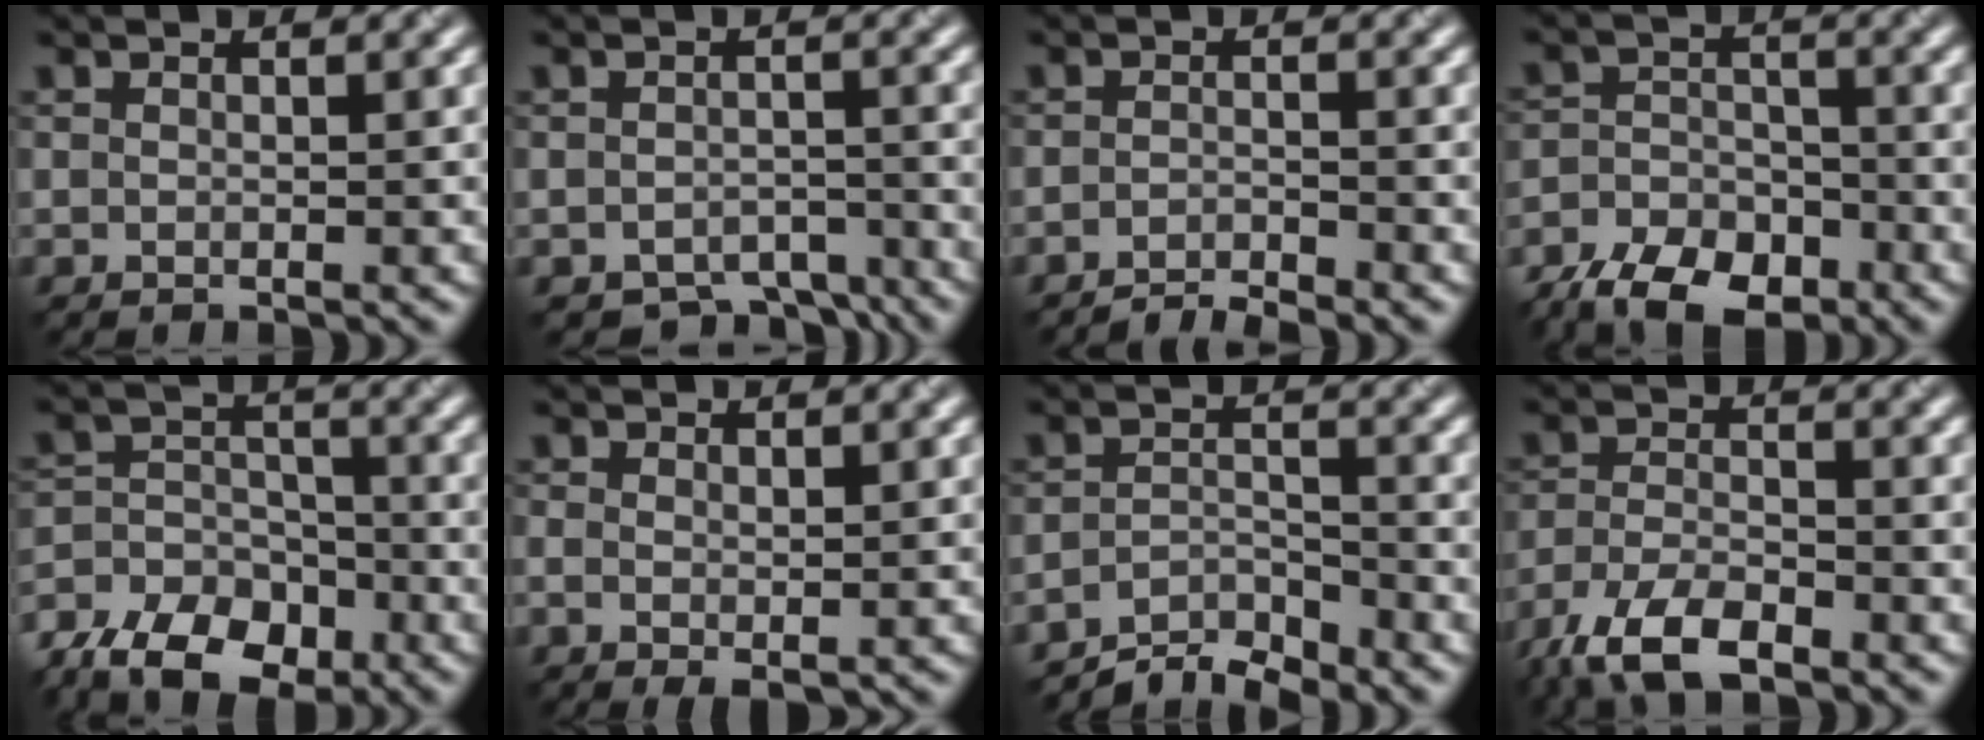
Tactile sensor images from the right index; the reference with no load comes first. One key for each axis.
{"total": 4.2, "fx": -3.6, "fy": 1.7, "fz": 1.3, "tx": -0.010, "ty": -0.011, "tz": -0.053}
{"total": 2.1, "fx": -2.0, "fy": 0.2, "fz": 0.6, "tx": -0.004, "ty": 0.002, "tz": -0.041}
{"total": 9.7, "fx": -7.8, "fy": 4.6, "fz": 3.5, "tx": -0.052, "ty": -0.016, "tz": -0.129}
{"total": 11.2, "fx": -8.6, "fy": 5.9, "fz": 4.0, "tx": -0.068, "ty": -0.012, "tz": -0.137}
{"total": 1.7, "fx": -0.2, "fy": 1.0, "fz": 1.4, "tx": -0.027, "ty": -0.006, "tz": 0.000}
{"total": 3.8, "fx": -3.6, "fy": 0.9, "fz": 1.1, "tx": -0.014, "ty": 0.003, "tz": -0.070}
{"total": 6.7, "fx": -4.9, "fy": 2.5, "fz": 3.9, "tx": -0.075, "ty": -0.010, "tz": -0.100}